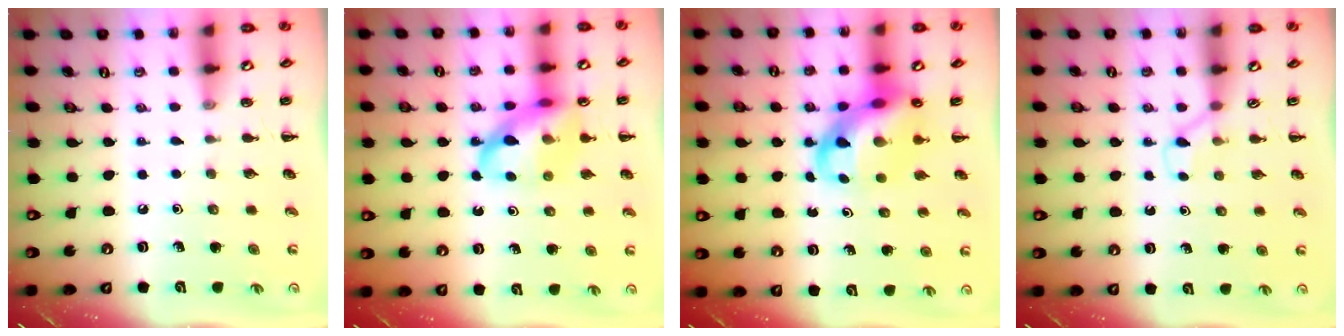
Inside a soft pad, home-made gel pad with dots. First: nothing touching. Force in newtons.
{"total": 14.3, "press": 13.9, "slide": 3.4}
{"total": 11.4, "press": 11.0, "slide": 3.0}
{"total": 2.1, "press": 2.0, "slide": 0.8}